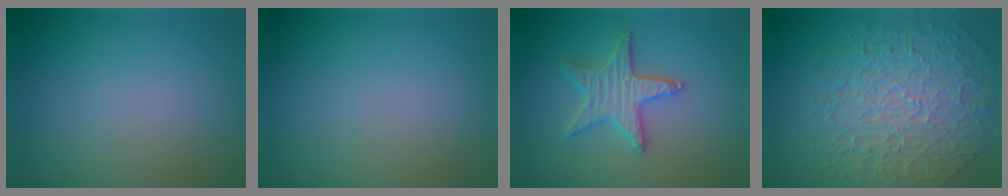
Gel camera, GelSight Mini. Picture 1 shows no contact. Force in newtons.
{"total": 0.0}
{"total": 3.7, "press": 3.6, "slide": 0.8}
{"total": 10.0, "press": 6.6, "slide": 7.5}